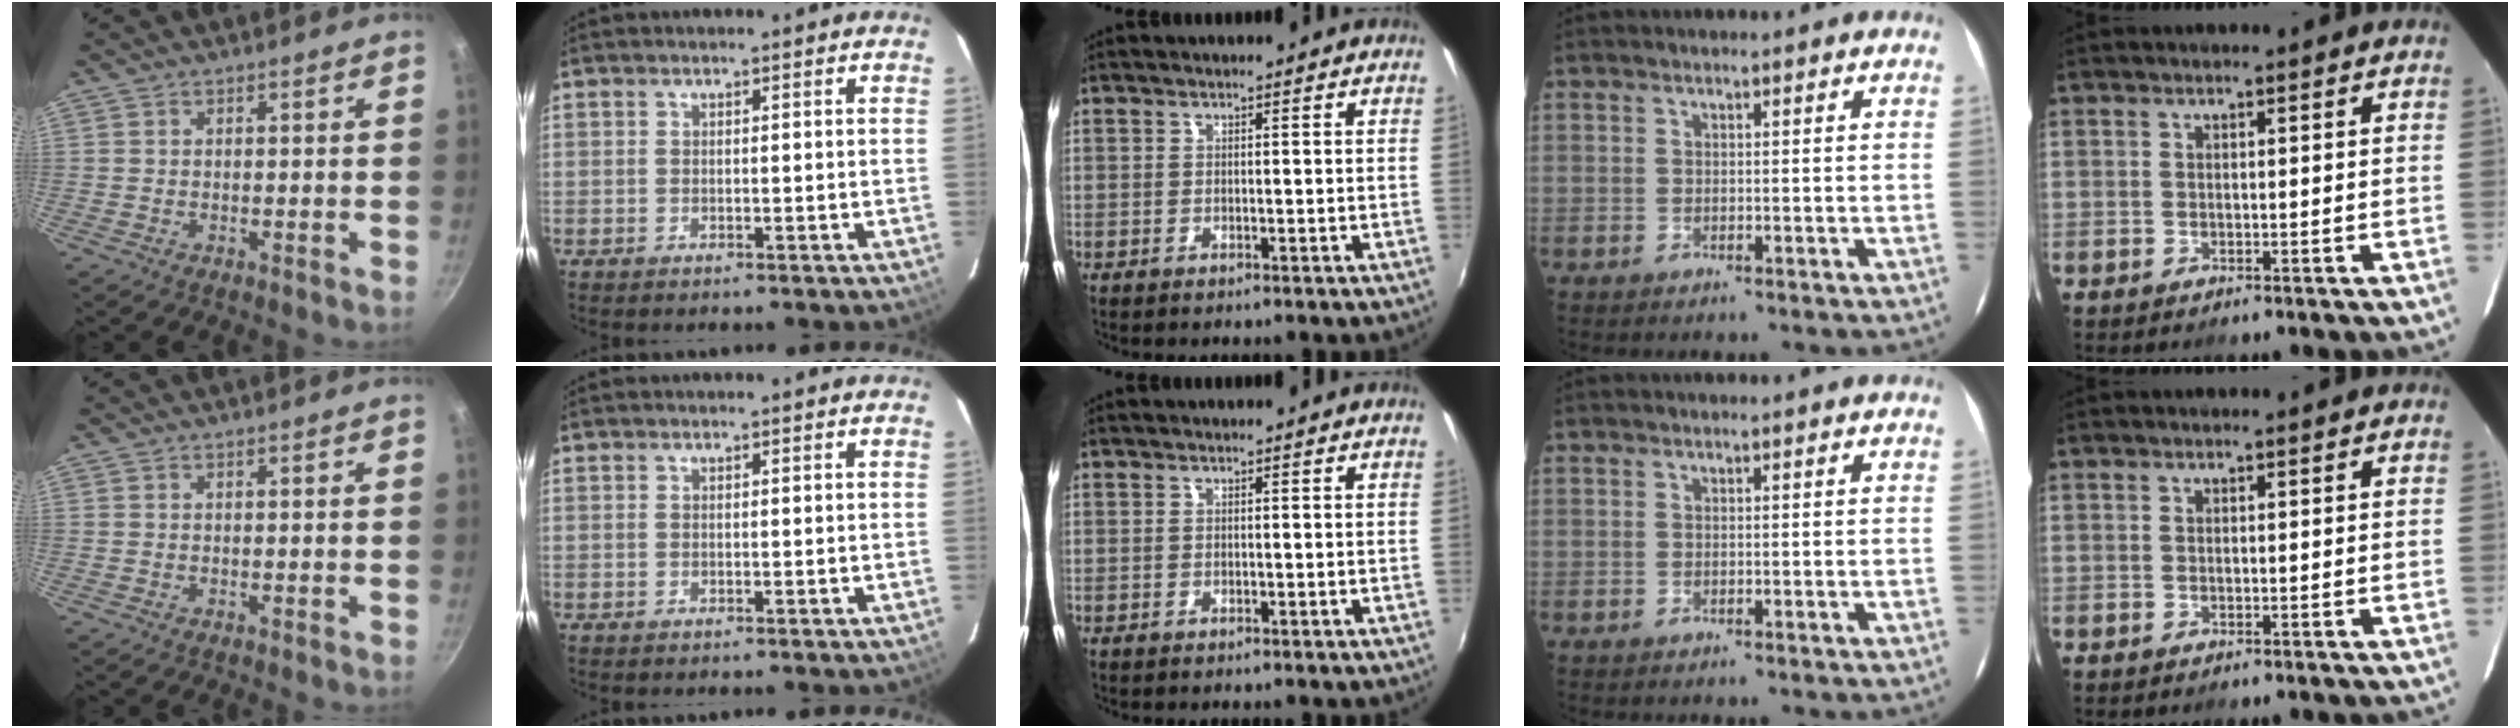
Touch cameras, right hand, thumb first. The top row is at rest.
{}